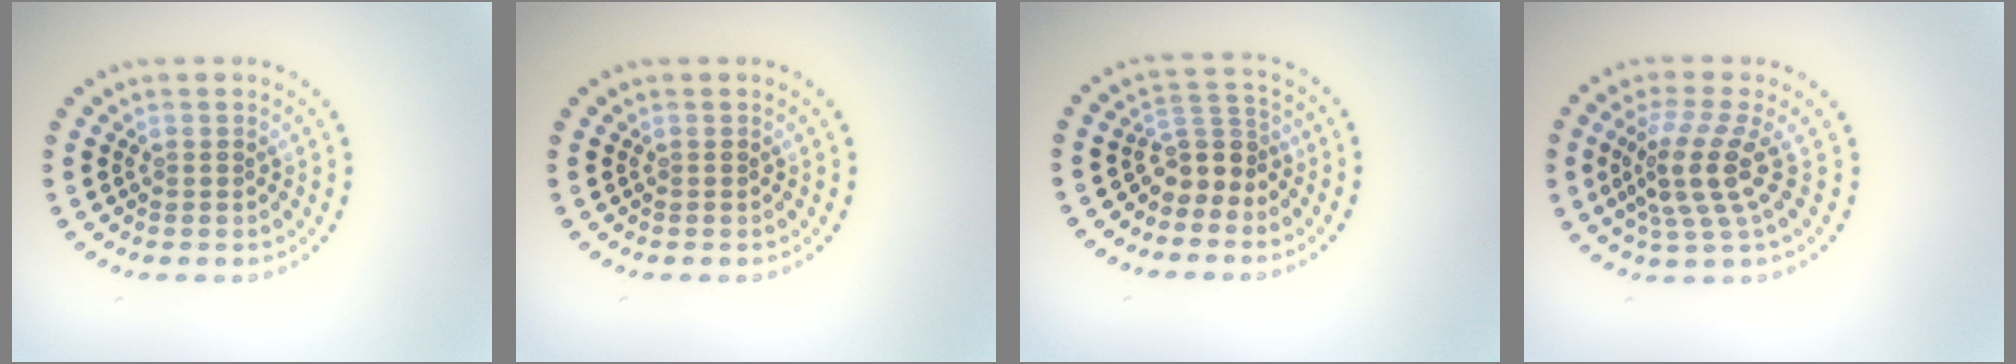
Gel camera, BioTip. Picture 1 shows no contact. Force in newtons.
{"total": 0.0}
{"total": 3.0, "press": 2.3, "slide": 1.9}
{"total": 4.2, "press": 3.1, "slide": 2.8}